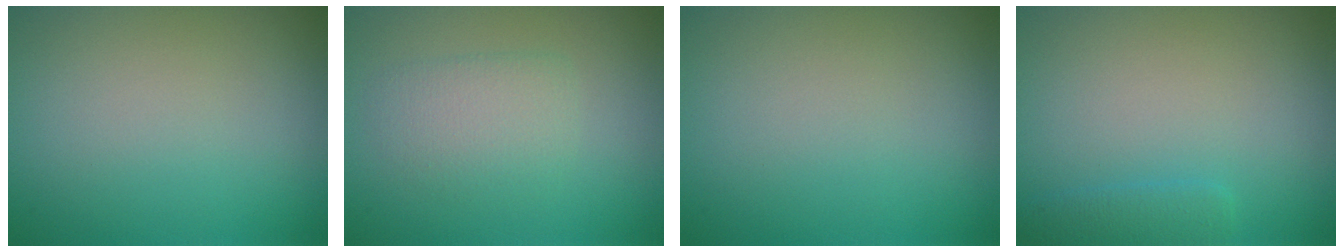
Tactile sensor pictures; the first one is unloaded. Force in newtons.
{"total": 2.4, "press": 2.4, "slide": 0.4}
{"total": 0.0}
{"total": 1.4, "press": 1.4, "slide": 0.1}